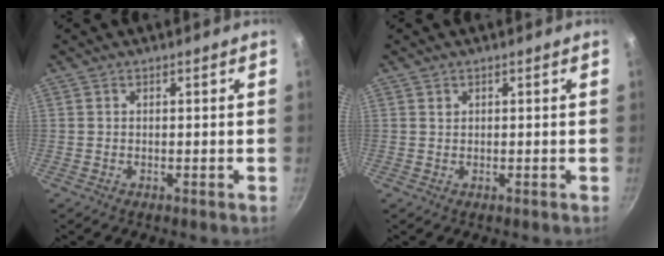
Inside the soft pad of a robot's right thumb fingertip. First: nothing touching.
{"total": 0.6, "force": [0.3, 0.4, 0.1], "torque": [-0.002, 0.001, 0.006]}